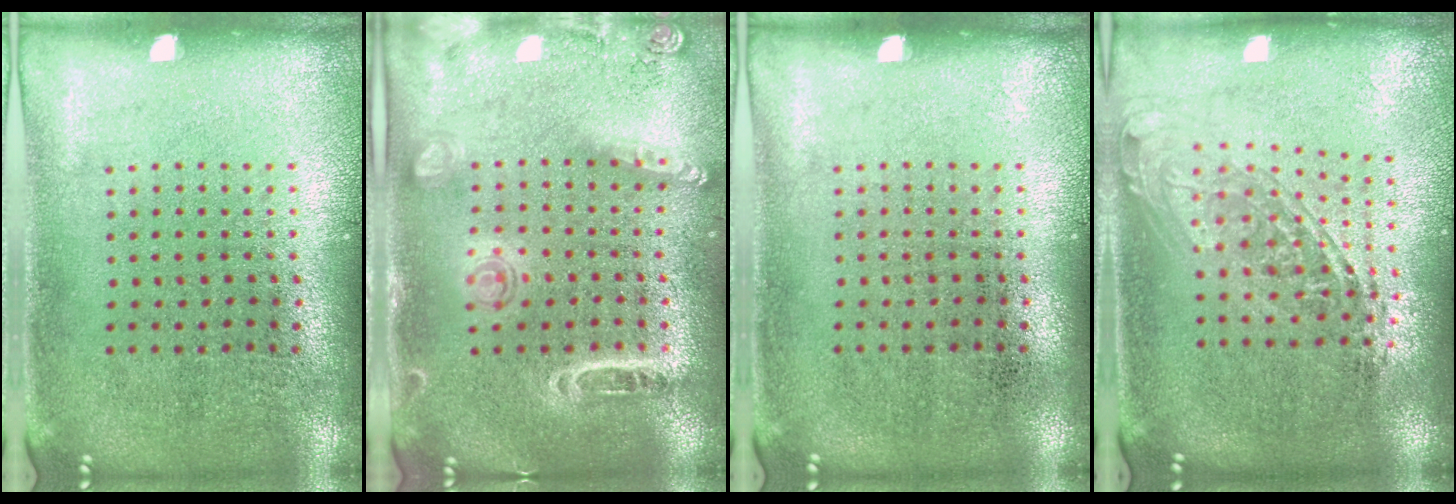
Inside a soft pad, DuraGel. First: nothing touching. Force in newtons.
{"total": 1.6, "press": 1.5, "slide": 0.5}
{"total": 0.0}
{"total": 1.7, "press": 1.4, "slide": 1.0}